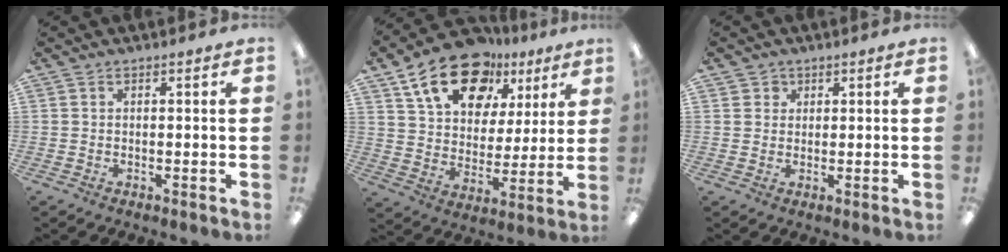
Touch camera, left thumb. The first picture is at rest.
{"total": 18.7, "force": [11.6, 11.5, 9.2], "torque": [-0.149, -0.055, 0.208]}
{"total": 2.5, "force": [1.1, 2.3, -0.1], "torque": [0.001, 0.000, 0.018]}